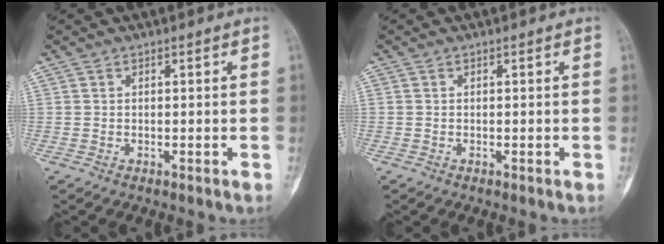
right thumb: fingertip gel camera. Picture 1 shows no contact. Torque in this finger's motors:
{"motor_torque": [0.00, 0.00, 0.05, 0.03, 0.03]}